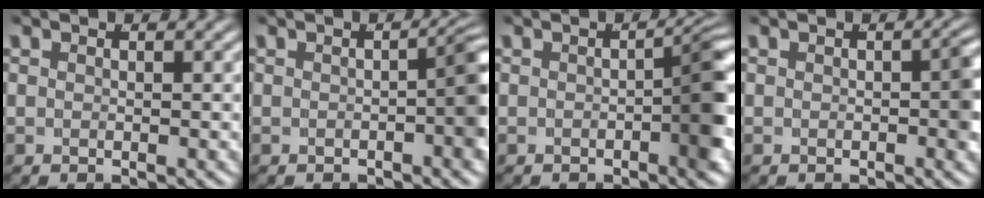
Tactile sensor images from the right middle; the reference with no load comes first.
{"total": 3.5, "force": [-0.8, 0.9, 3.3], "torque": [-0.033, 0.003, -0.013]}
{"total": 3.9, "force": [-0.9, 1.0, 3.6], "torque": [-0.041, 0.002, -0.017]}
{"total": 1.8, "force": [-0.3, 0.7, 1.6], "torque": [-0.024, -0.005, -0.004]}